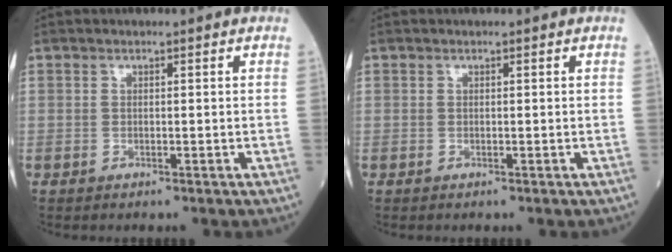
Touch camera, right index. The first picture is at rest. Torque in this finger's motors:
{"motor_torque": [0.00, 0.00, 0.00, 0.00]}